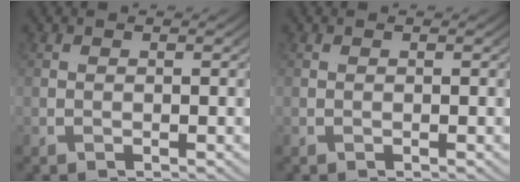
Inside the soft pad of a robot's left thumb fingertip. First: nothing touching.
{"total": 0.0}